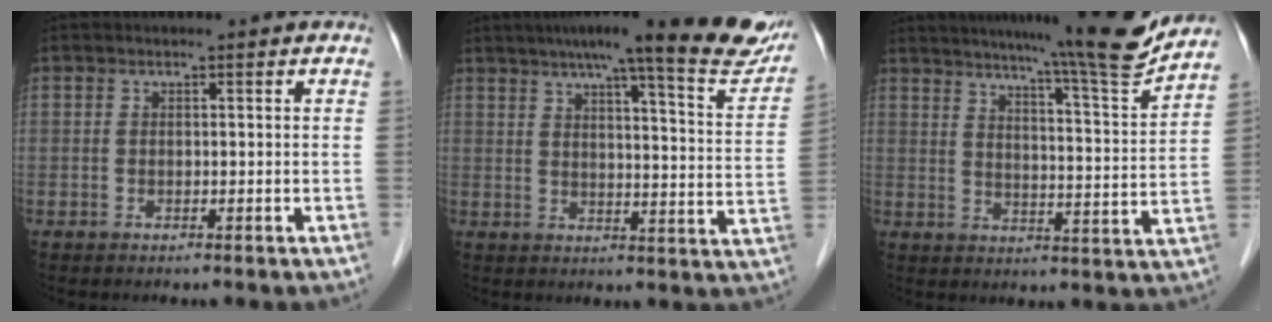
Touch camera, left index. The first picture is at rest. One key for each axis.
{"total": 22.2, "fx": 18.0, "fy": 1.7, "fz": 12.9, "tx": -0.169, "ty": -0.016, "tz": 0.214}
{"total": 15.7, "fx": 14.0, "fy": -1.6, "fz": 6.9, "tx": -0.106, "ty": -0.039, "tz": 0.185}